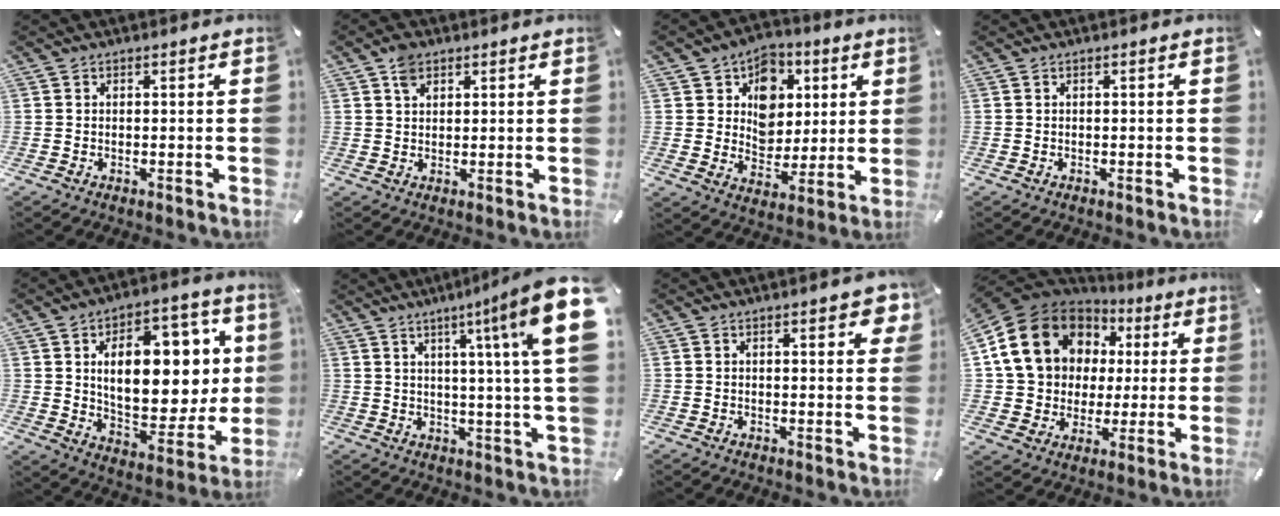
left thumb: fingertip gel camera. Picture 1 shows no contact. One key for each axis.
{"total": 3.8, "fx": 2.0, "fy": 2.7, "fz": 1.9, "tx": -0.026, "ty": -0.003, "tz": 0.035}
{"total": 10.8, "fx": 3.4, "fy": 9.7, "fz": 3.2, "tx": -0.044, "ty": -0.023, "tz": 0.063}
{"total": 0.0}
{"total": 19.6, "fx": 5.4, "fy": 11.4, "fz": 14.9, "tx": -0.213, "ty": -0.027, "tz": 0.093}
{"total": 15.6, "fx": 6.2, "fy": 0.8, "fz": 14.3, "tx": -0.210, "ty": -0.048, "tz": 0.079}
{"total": 4.4, "fx": 2.3, "fy": 1.7, "fz": 3.3, "tx": -0.046, "ty": -0.004, "tz": 0.036}
{"total": 18.1, "fx": 4.7, "fy": 15.9, "fz": 7.3, "tx": -0.143, "ty": -0.014, "tz": 0.102}